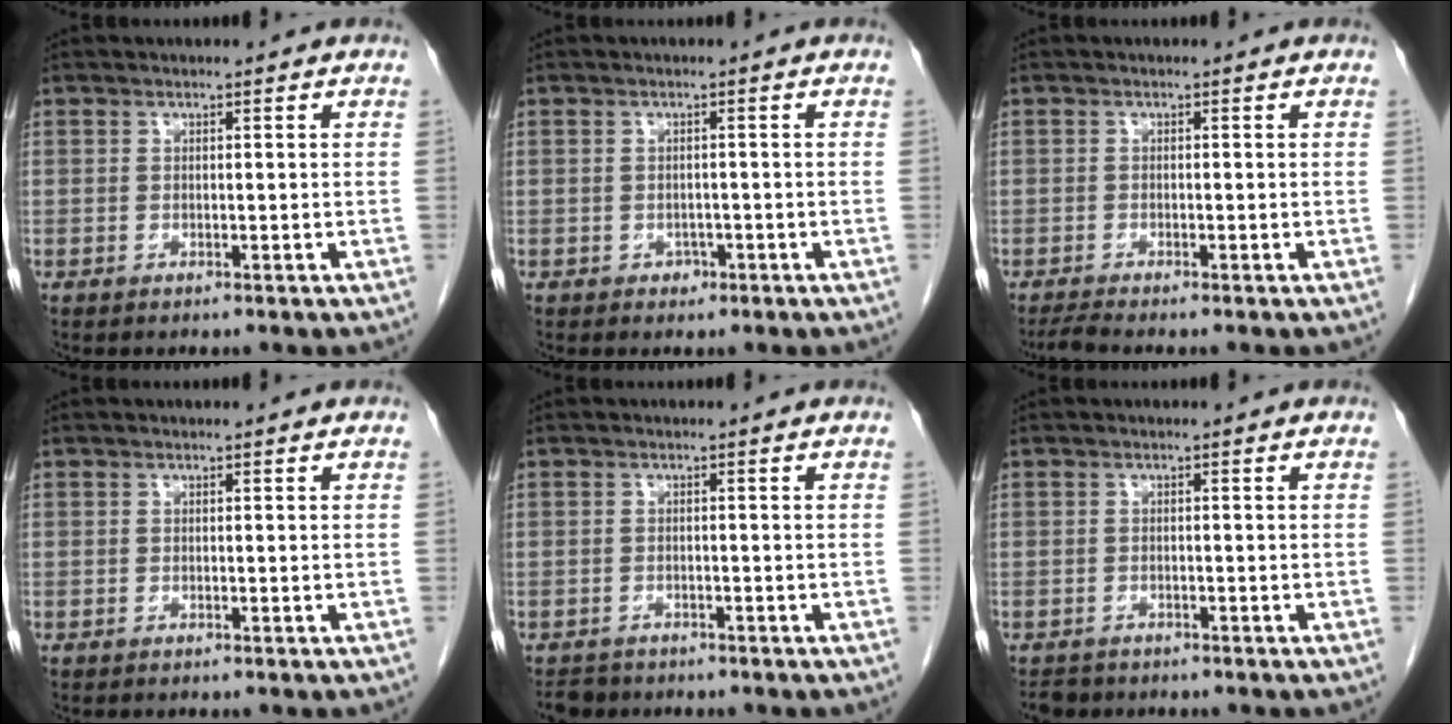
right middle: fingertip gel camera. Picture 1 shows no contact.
{"total": 1.3, "force": [-0.7, 1.0, 0.4], "torque": [-0.006, 0.004, -0.007]}
{"total": 1.7, "force": [-1.5, -0.4, 0.7], "torque": [-0.023, -0.006, -0.031]}
{"total": 0.0}
{"total": 2.7, "force": [-2.3, 1.4, 0.1], "torque": [-0.008, -0.001, -0.036]}
{"total": 2.2, "force": [-1.9, 1.1, 0.1], "torque": [-0.009, -0.001, -0.029]}